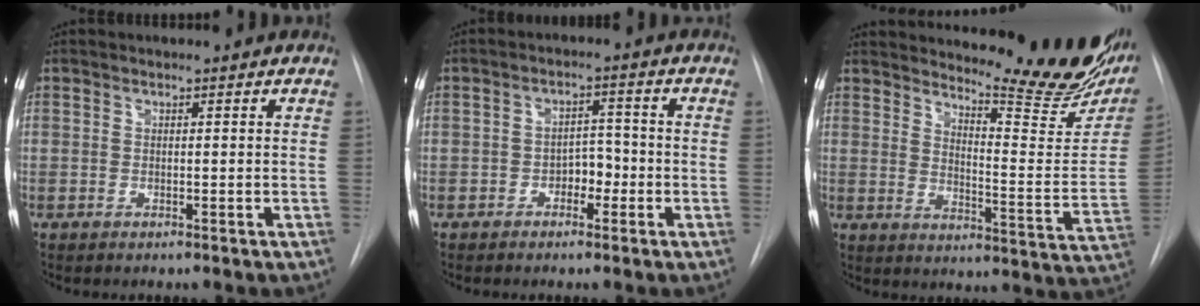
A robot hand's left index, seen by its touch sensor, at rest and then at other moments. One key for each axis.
{"total": 3.3, "fx": -1.5, "fy": 2.1, "fz": 2.2, "tx": -0.025, "ty": 0.010, "tz": -0.027}
{"total": 22.9, "fx": 19.8, "fy": 3.6, "fz": 10.9, "tx": -0.148, "ty": -0.098, "tz": 0.238}